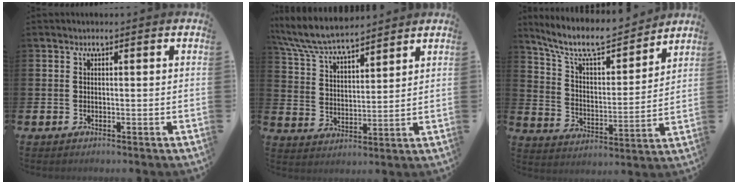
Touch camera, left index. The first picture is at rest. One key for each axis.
{"total": 7.6, "fx": 7.2, "fy": 1.1, "fz": 2.1, "tx": -0.075, "ty": -0.036, "tz": 0.131}
{"total": 9.2, "fx": 8.2, "fy": 2.4, "fz": 3.5, "tx": -0.098, "ty": -0.055, "tz": 0.142}